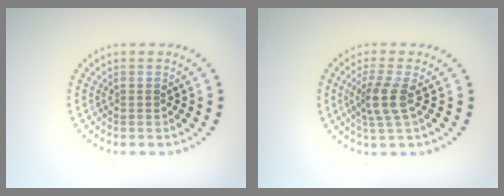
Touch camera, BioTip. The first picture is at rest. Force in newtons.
{"total": 2.7, "press": 2.1, "slide": 1.7}